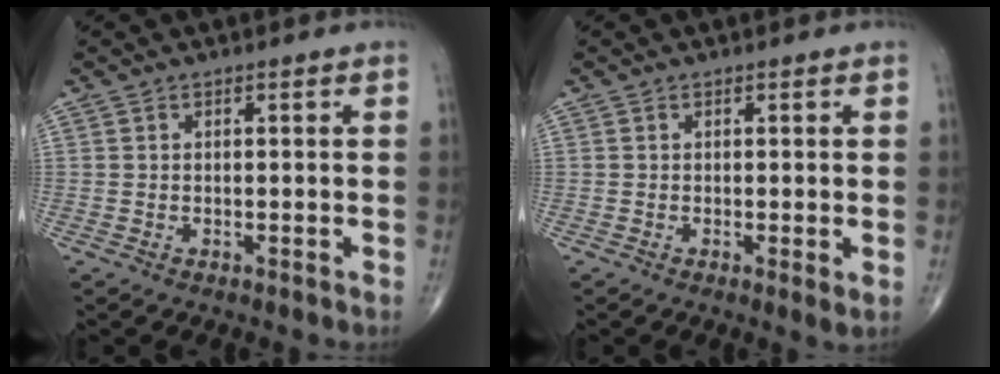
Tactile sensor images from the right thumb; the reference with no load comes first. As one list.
[{"total": 1.6, "force": [0.0, 0.2, 1.6], "torque": [-0.027, -0.008, -0.002]}]